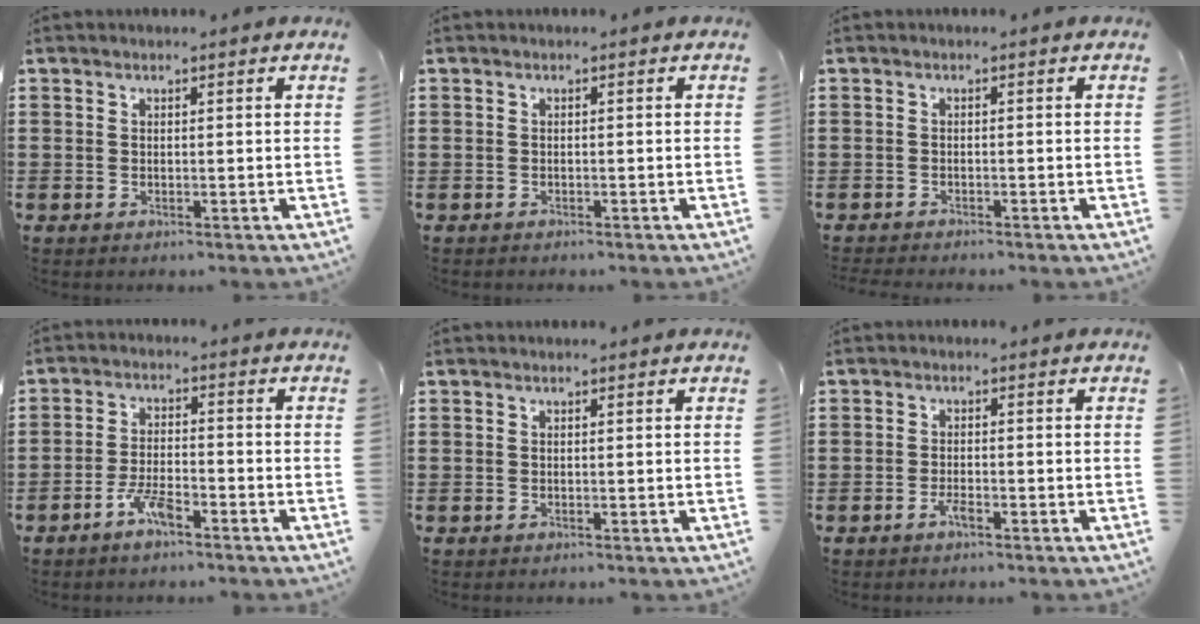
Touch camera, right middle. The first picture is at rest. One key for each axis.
{"total": 0.6, "fx": -0.5, "fy": 0.2, "fz": -0.1, "tx": 0.000, "ty": 0.002, "tz": -0.012}
{"total": 1.0, "fx": -1.0, "fy": 0.0, "fz": 0.1, "tx": -0.004, "ty": -0.001, "tz": -0.020}
{"total": 4.7, "fx": -3.4, "fy": 1.2, "fz": 3.0, "tx": -0.069, "ty": 0.003, "tz": -0.068}
{"total": 0.0}
{"total": 1.9, "fx": -1.3, "fy": 0.6, "fz": 1.3, "tx": -0.032, "ty": -0.003, "tz": -0.027}